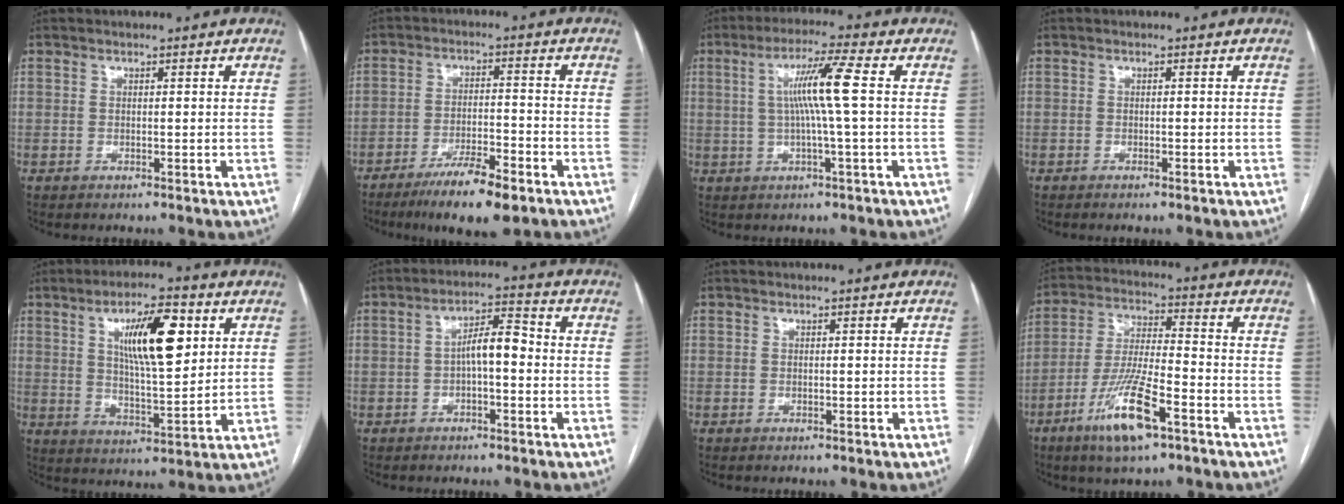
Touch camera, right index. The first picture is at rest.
{"total": 10.0, "force": [-6.8, 1.5, 7.1], "torque": [-0.119, -0.017, -0.113]}
{"total": 8.0, "force": [0.8, -1.1, 7.9], "torque": [-0.144, 0.009, 0.017]}
{"total": 0.8, "force": [-0.5, -0.1, 0.6], "torque": [-0.015, -0.001, -0.008]}
{"total": 12.4, "force": [4.4, 3.0, 11.2], "torque": [-0.192, 0.005, 0.076]}
{"total": 5.6, "force": [-0.6, 1.6, 5.3], "torque": [-0.091, 0.024, -0.011]}
{"total": 0.0}
{"total": 11.5, "force": [-6.2, 1.8, 9.5], "torque": [-0.190, -0.015, -0.113]}